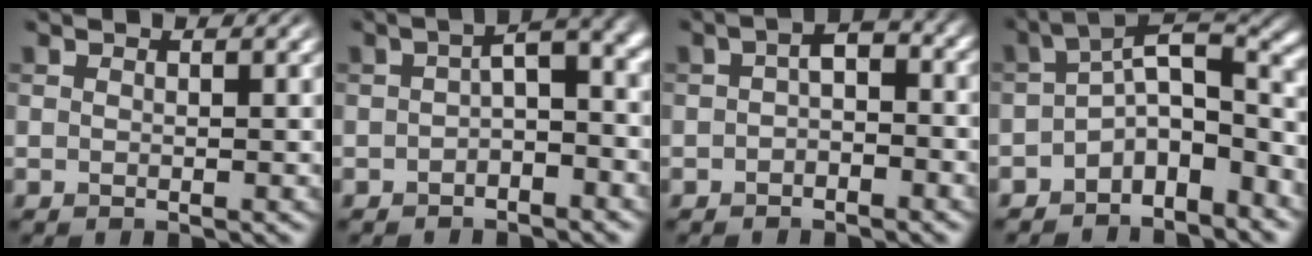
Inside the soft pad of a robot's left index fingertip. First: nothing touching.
{"total": 4.3, "force": [-0.6, 1.7, 3.9], "torque": [-0.052, 0.013, -0.021]}
{"total": 2.6, "force": [-0.8, 1.4, 2.0], "torque": [-0.035, 0.008, -0.022]}
{"total": 6.8, "force": [-2.9, 3.0, 5.3], "torque": [-0.069, 0.012, -0.068]}